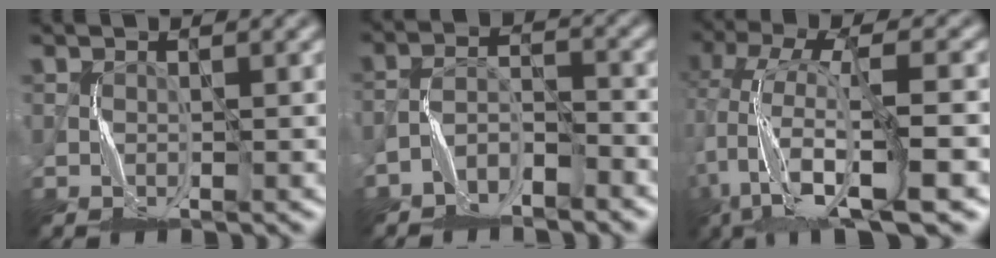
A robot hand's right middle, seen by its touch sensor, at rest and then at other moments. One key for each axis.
{"total": 3.3, "fx": -3.0, "fy": 1.1, "fz": 0.9, "tx": -0.014, "ty": 0.011, "tz": -0.060}
{"total": 10.4, "fx": -4.3, "fy": 3.3, "fz": 8.9, "tx": -0.162, "ty": 0.006, "tz": -0.081}